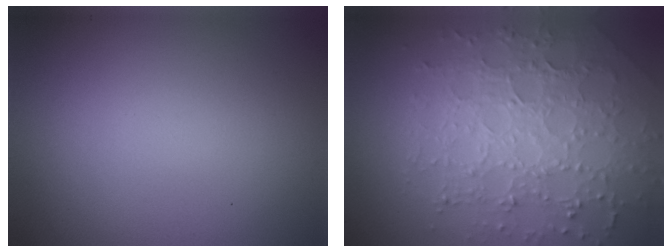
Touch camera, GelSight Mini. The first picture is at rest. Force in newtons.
{"total": 7.0, "press": 5.0, "slide": 4.9}